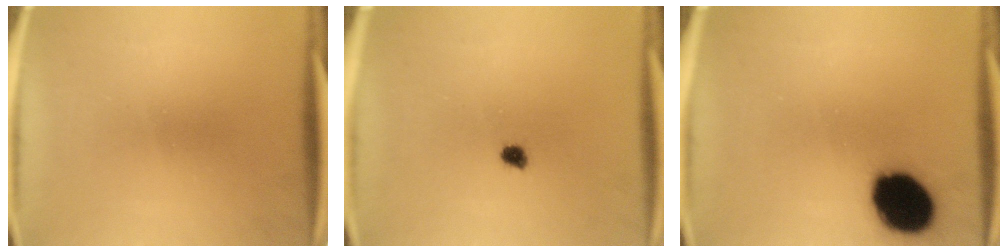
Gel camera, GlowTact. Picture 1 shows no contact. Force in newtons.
{"total": 1.8}
{"total": 16.2}